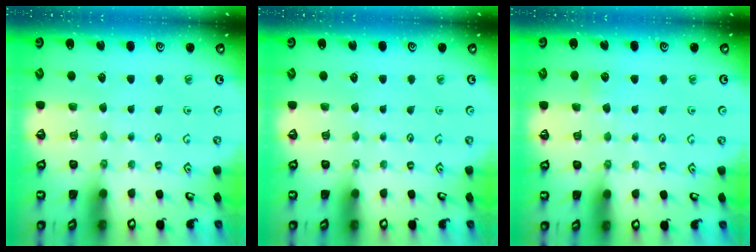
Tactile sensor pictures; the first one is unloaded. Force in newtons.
{"total": 0.0}
{"total": 4.9, "press": 4.8, "slide": 0.6}